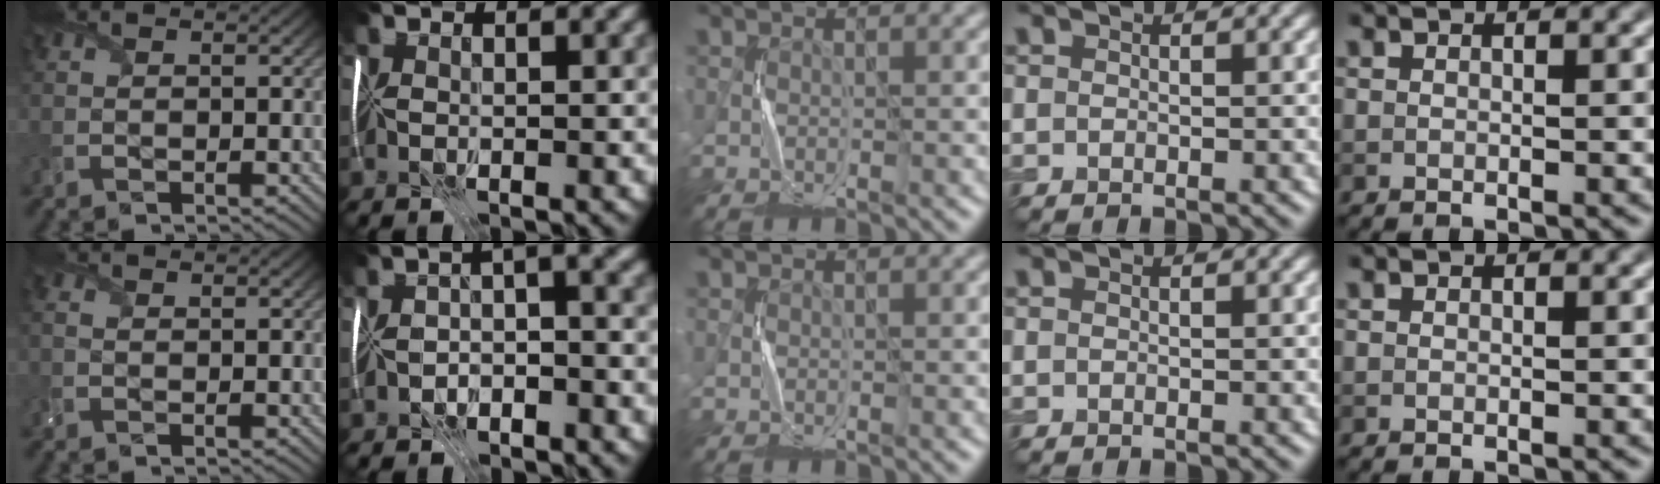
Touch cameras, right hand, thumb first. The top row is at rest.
{"thumb": {"total": 1.4, "force": [0.0, 1.1, 0.9], "torque": [-0.026, -0.002, 0.001]}, "index": {"total": 3.2, "force": [-1.9, 1.1, 2.4], "torque": [-0.035, 0.004, -0.042]}}